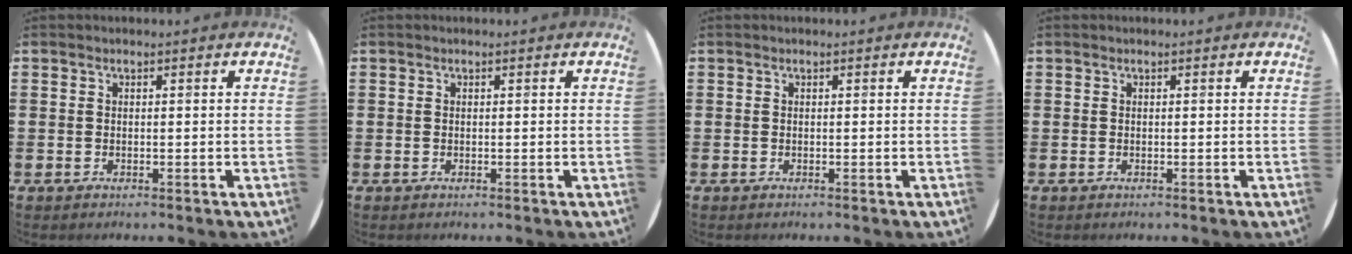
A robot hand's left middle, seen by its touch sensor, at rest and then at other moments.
{"total": 0.0}
{"total": 0.0}
{"total": 0.0}